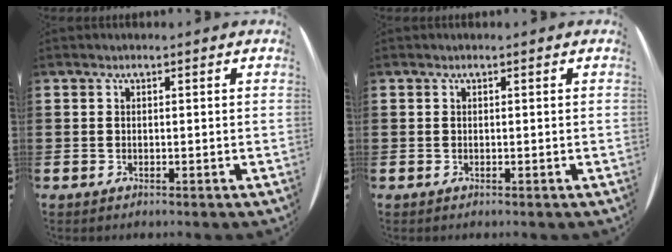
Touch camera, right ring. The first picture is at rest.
{"total": 0.0}